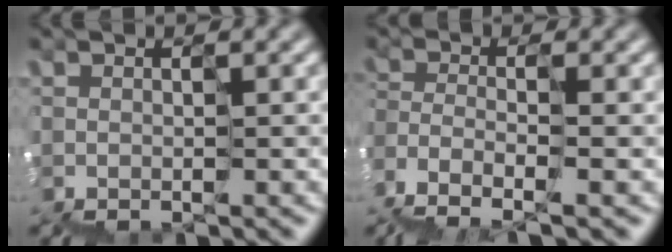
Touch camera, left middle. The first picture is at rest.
{"total": 3.3, "force": [-3.3, 0.3, 0.3], "torque": [-0.023, 0.008, -0.075]}